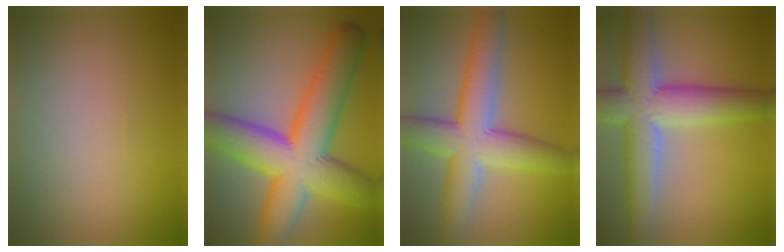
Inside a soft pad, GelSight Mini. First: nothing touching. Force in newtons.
{"total": 12.0, "press": 12.0, "slide": 0.2}
{"total": 7.9, "press": 7.8, "slide": 0.2}
{"total": 8.7, "press": 8.7, "slide": 0.5}